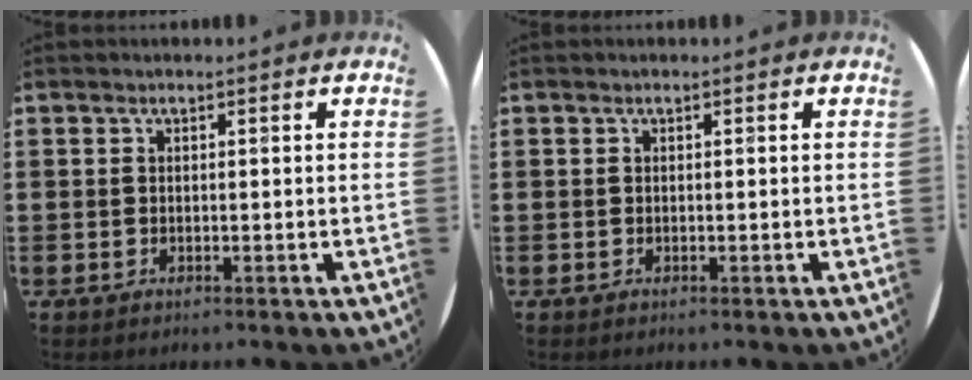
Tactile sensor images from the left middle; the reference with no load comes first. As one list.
[{"total": 0.0}]